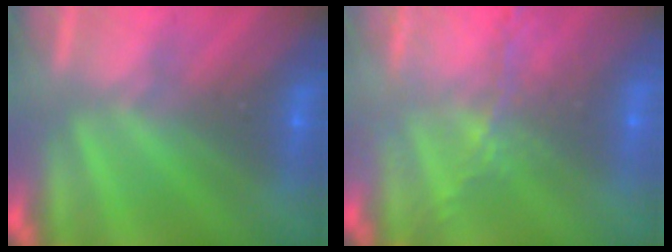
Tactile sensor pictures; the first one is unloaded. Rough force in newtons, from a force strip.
{"total": 7.4}